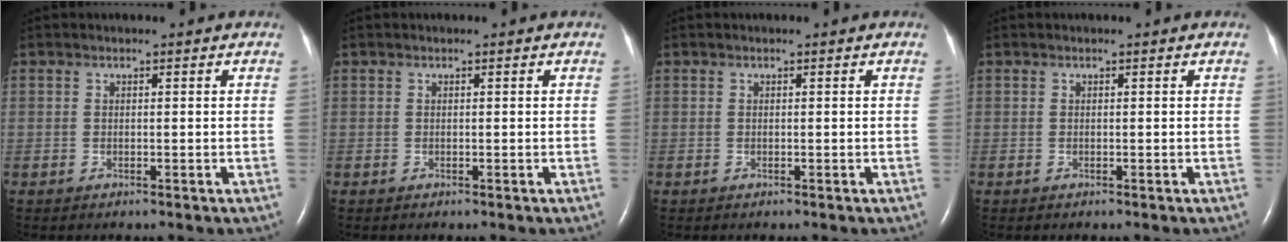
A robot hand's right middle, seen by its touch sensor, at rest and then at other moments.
{"total": 0.0}
{"total": 0.0}
{"total": 0.0}